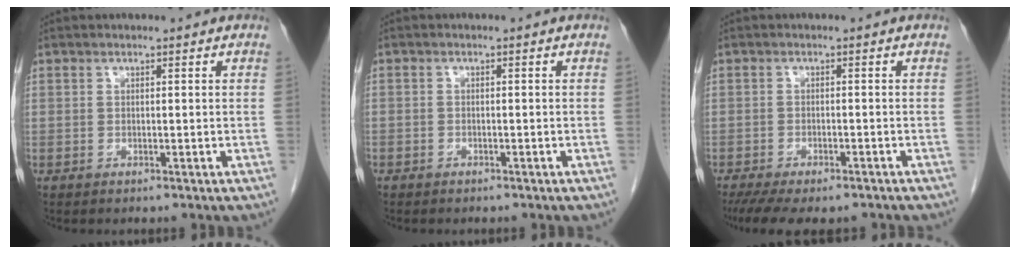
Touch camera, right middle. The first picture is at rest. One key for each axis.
{"total": 1.0, "fx": -0.8, "fy": 0.7, "fz": 0.1, "tx": -0.007, "ty": 0.002, "tz": -0.013}
{"total": 11.5, "fx": -9.1, "fy": 4.0, "fz": 5.8, "tx": -0.106, "ty": -0.010, "tz": -0.126}